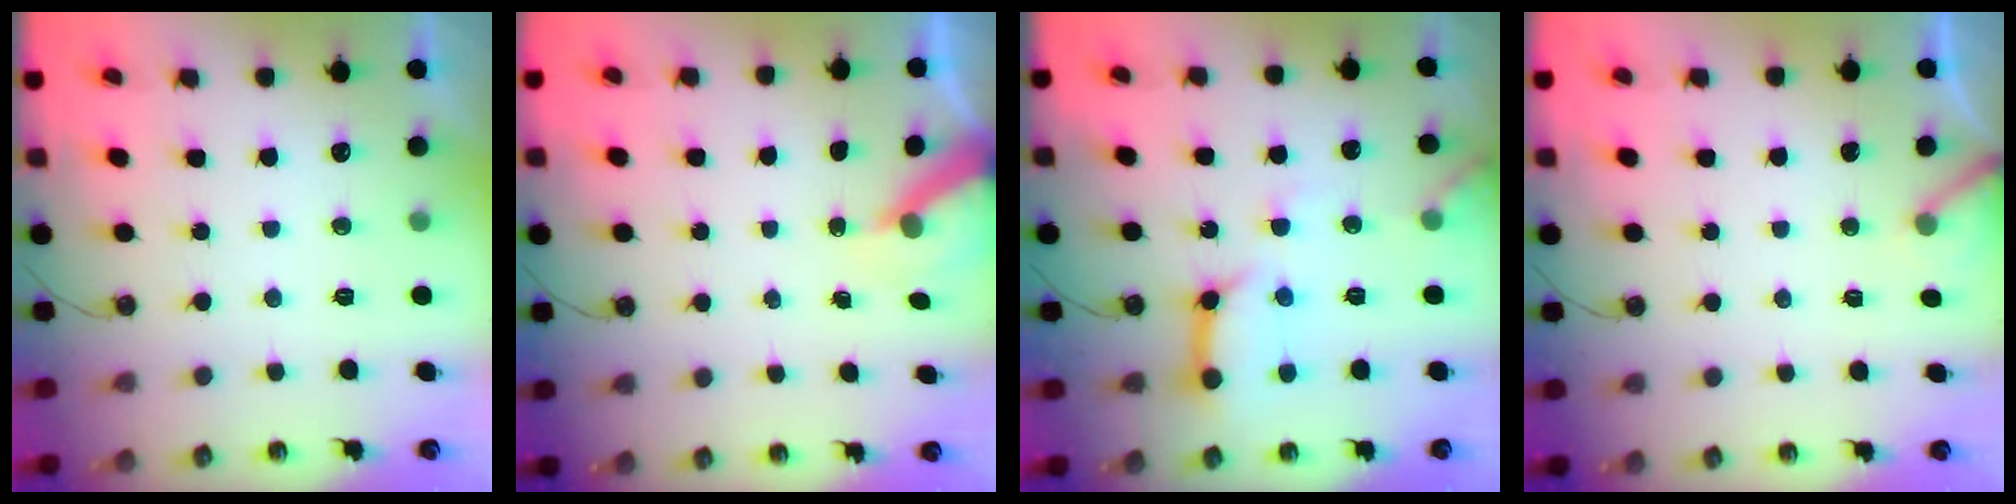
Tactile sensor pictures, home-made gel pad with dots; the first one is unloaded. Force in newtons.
{"total": 6.8, "press": 6.7, "slide": 0.5}
{"total": 12.7, "press": 12.6, "slide": 1.2}
{"total": 3.6, "press": 3.6, "slide": 0.2}